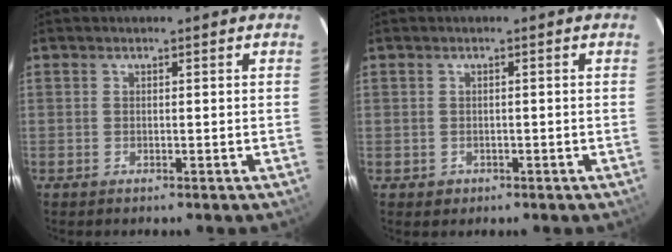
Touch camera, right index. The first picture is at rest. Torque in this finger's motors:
{"motor_torque": [-0.23, 0.14, -0.73, -0.21]}